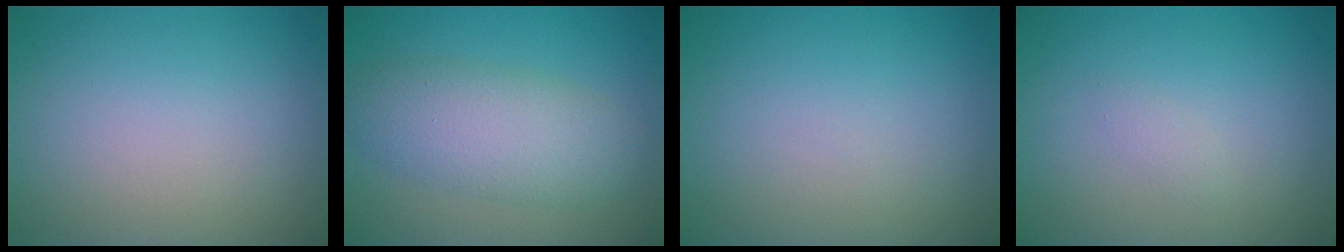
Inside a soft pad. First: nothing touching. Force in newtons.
{"total": 5.7, "press": 5.7, "slide": 0.2}
{"total": 0.0}
{"total": 0.7, "press": 0.7, "slide": 0.0}